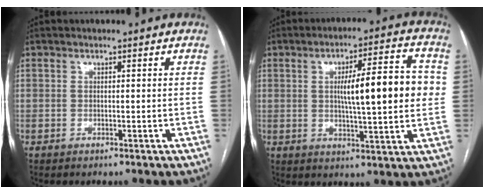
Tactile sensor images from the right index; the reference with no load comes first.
{"total": 13.3, "force": [1.3, 2.2, 13.1], "torque": [-0.193, 0.023, 0.019]}